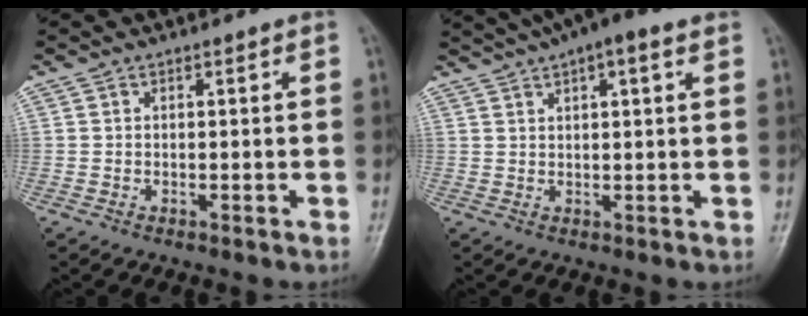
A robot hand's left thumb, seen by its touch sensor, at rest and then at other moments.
{"total": 9.5, "force": [6.0, 2.6, 6.9], "torque": [-0.103, 0.024, 0.090]}